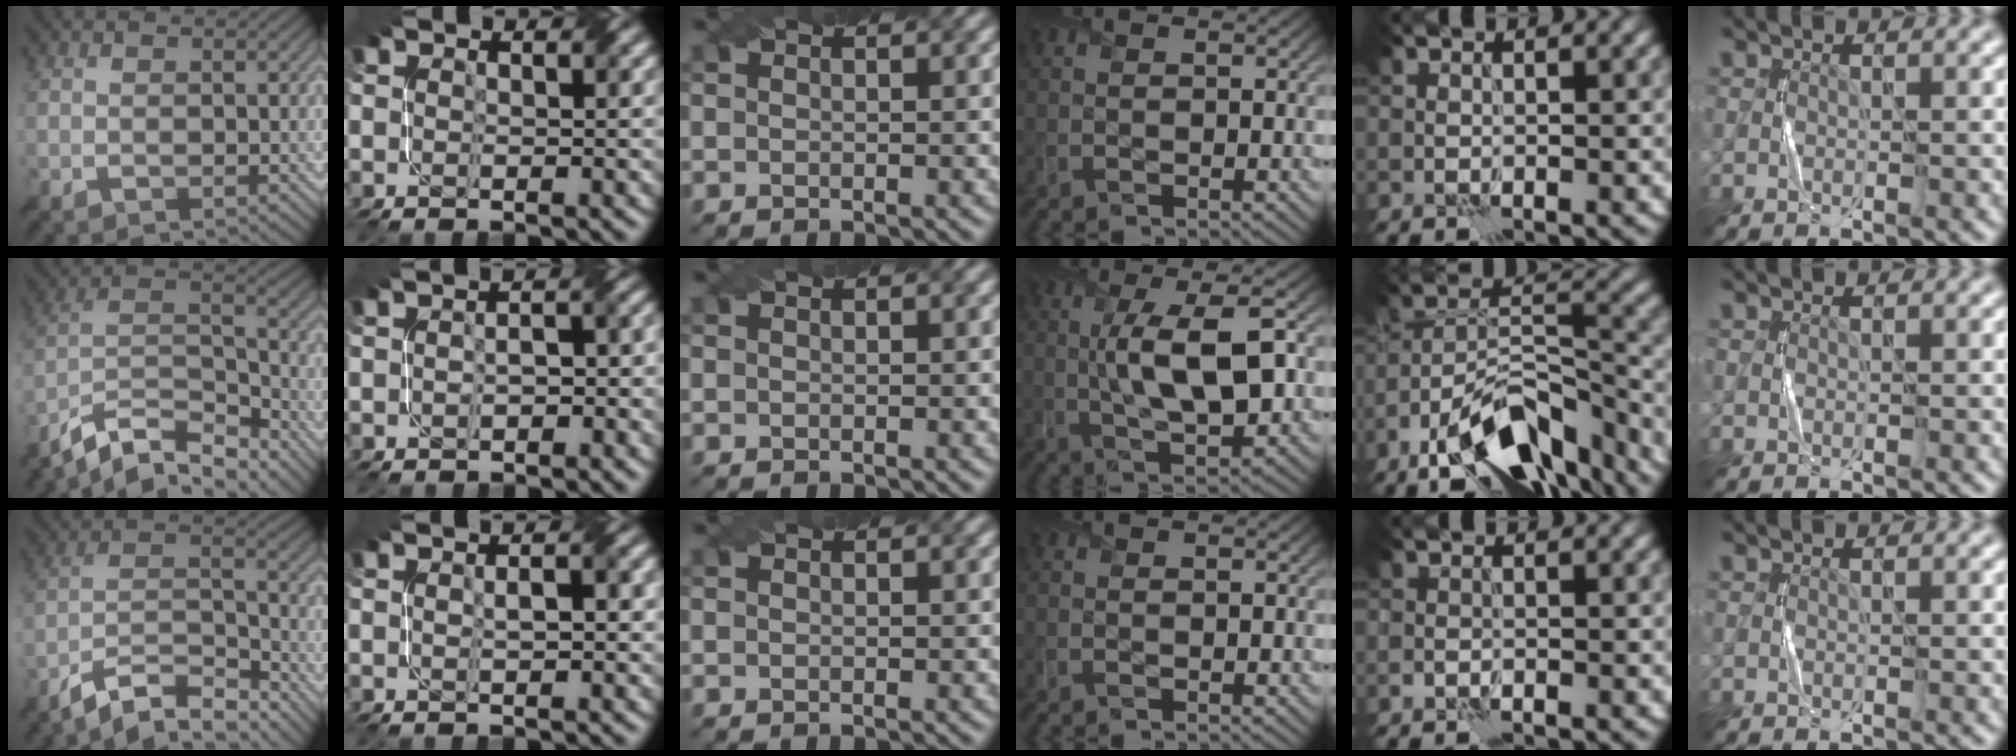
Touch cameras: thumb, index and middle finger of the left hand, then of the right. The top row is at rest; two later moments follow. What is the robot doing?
{"motion": "twist", "object": "screw"}